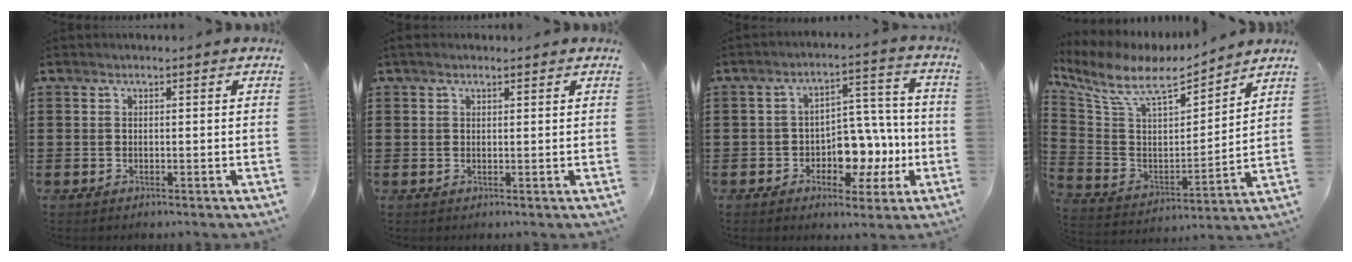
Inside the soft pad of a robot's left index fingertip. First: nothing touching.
{"total": 0.9, "force": [0.6, 0.4, 0.5], "torque": [-0.010, 0.005, 0.011]}
{"total": 7.6, "force": [-2.2, 5.6, 4.6], "torque": [-0.074, 0.013, -0.039]}
{"total": 9.0, "force": [7.1, 3.2, 4.5], "torque": [-0.123, -0.040, 0.119]}